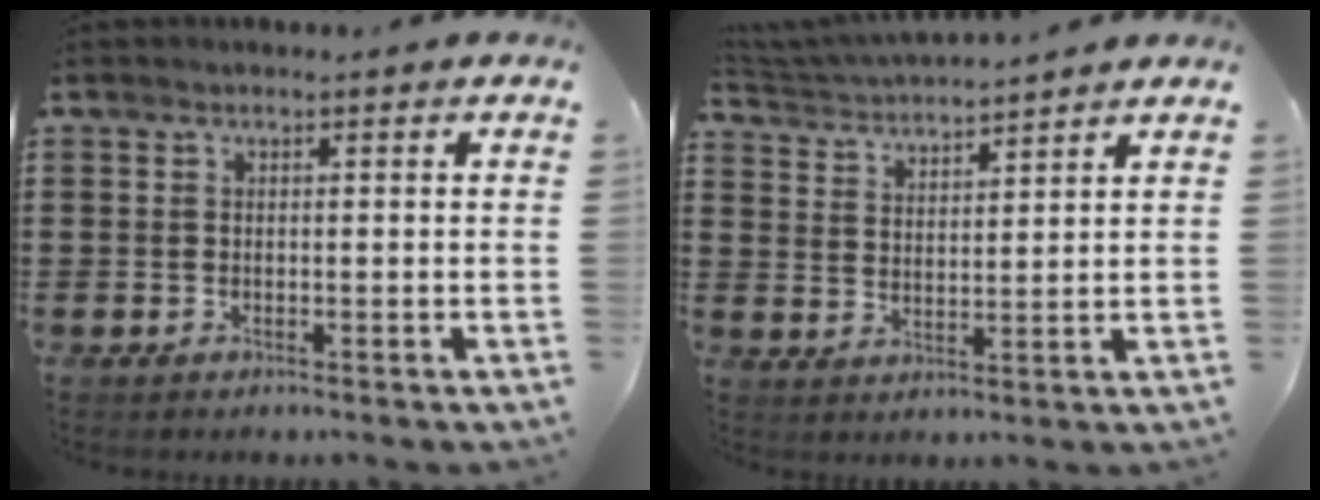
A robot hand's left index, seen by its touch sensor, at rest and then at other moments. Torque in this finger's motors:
{"motor_torque": [-0.02, -0.04, 0.35, 0.14]}